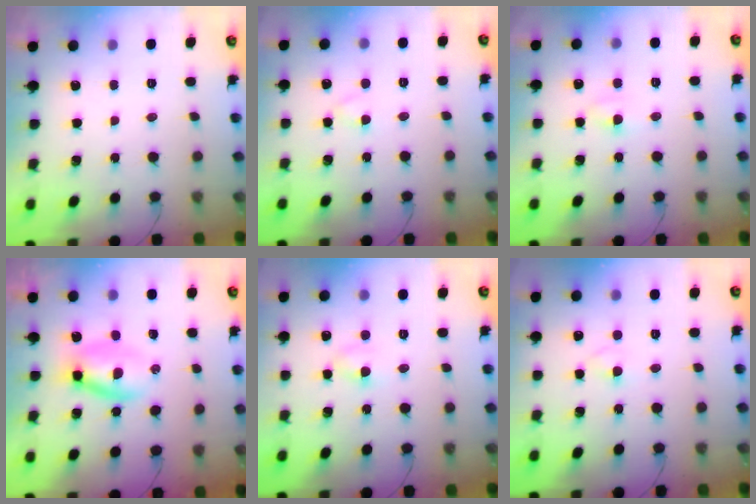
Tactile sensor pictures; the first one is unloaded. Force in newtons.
{"total": 2.0, "press": 1.8, "slide": 0.9}
{"total": 4.0, "press": 3.8, "slide": 1.2}
{"total": 5.1, "press": 5.0, "slide": 1.1}
{"total": 3.5, "press": 3.3, "slide": 1.3}
{"total": 2.1, "press": 1.9, "slide": 0.9}